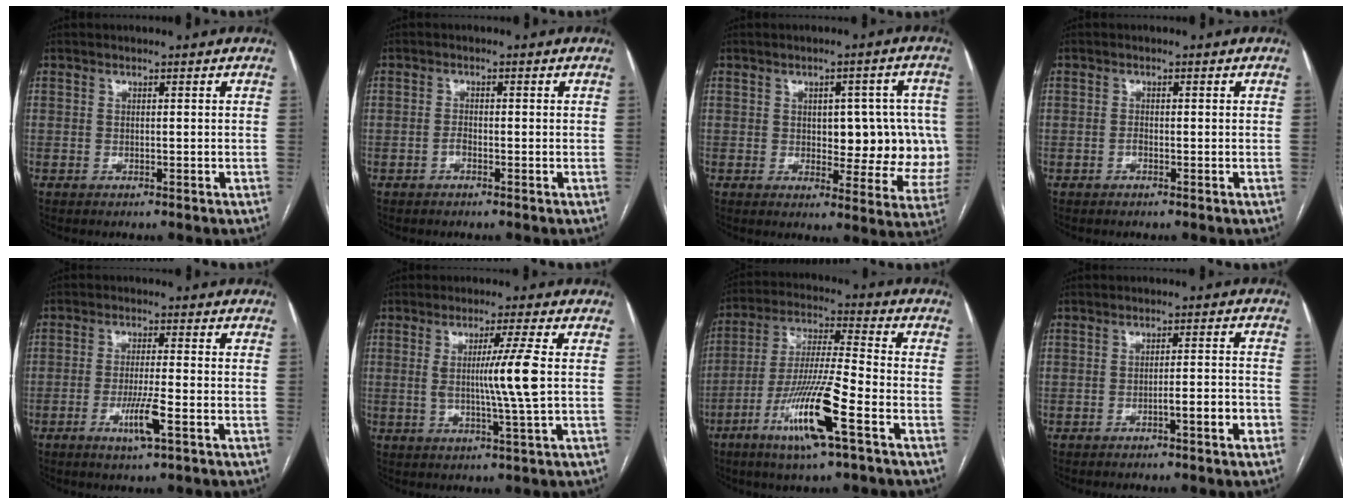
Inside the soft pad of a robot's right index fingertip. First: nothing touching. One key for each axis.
{"total": 1.0, "fx": -0.6, "fy": 0.4, "fz": 0.7, "tx": -0.010, "ty": 0.003, "tz": -0.013}
{"total": 11.1, "fx": 0.7, "fy": 5.4, "fz": 9.7, "tx": -0.097, "ty": 0.013, "tz": 0.017}
{"total": 0.6, "fx": -0.4, "fy": 0.2, "fz": 0.4, "tx": -0.005, "ty": 0.003, "tz": -0.009}
{"total": 5.5, "fx": -2.3, "fy": 0.0, "fz": 5.0, "tx": -0.096, "ty": -0.011, "tz": -0.042}
{"total": 7.2, "fx": 0.6, "fy": -1.6, "fz": 7.0, "tx": -0.122, "ty": -0.007, "tz": 0.015}
{"total": 14.6, "fx": -6.7, "fy": 0.5, "fz": 12.9, "tx": -0.258, "ty": -0.017, "tz": -0.124}
{"total": 4.4, "fx": -2.2, "fy": 0.2, "fz": 3.9, "tx": -0.049, "ty": 0.004, "tz": -0.033}